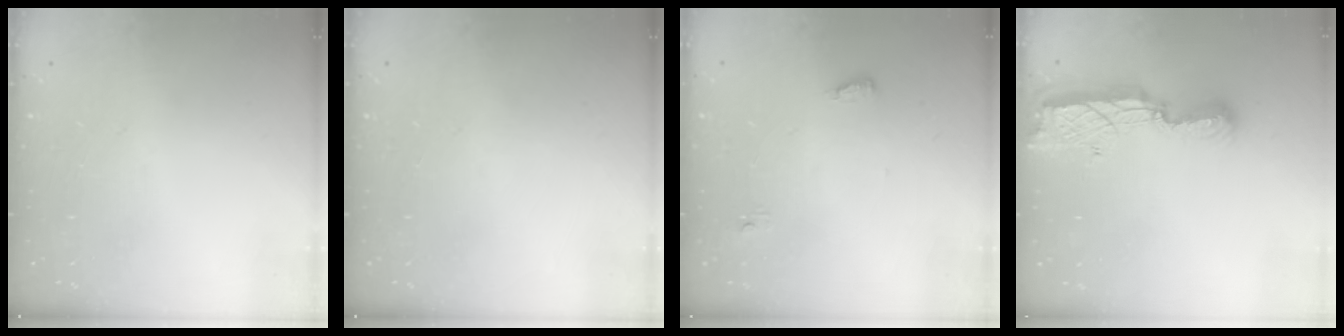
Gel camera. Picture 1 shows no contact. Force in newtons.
{"total": 0.0}
{"total": 3.7, "press": 3.5, "slide": 1.2}
{"total": 9.9, "press": 9.7, "slide": 2.0}